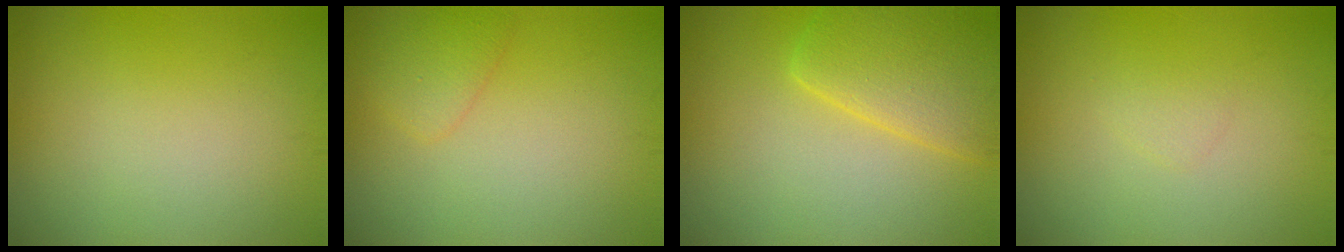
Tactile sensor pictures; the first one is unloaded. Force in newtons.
{"total": 1.8, "press": 1.8, "slide": 0.1}
{"total": 5.3, "press": 5.3, "slide": 0.2}
{"total": 0.7, "press": 0.7, "slide": 0.1}